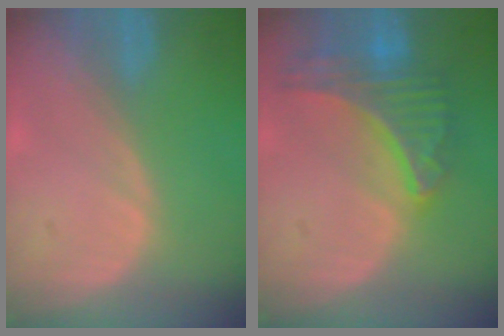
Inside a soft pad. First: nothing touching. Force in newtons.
{"total": 8.9, "press": 7.8, "slide": 4.2}